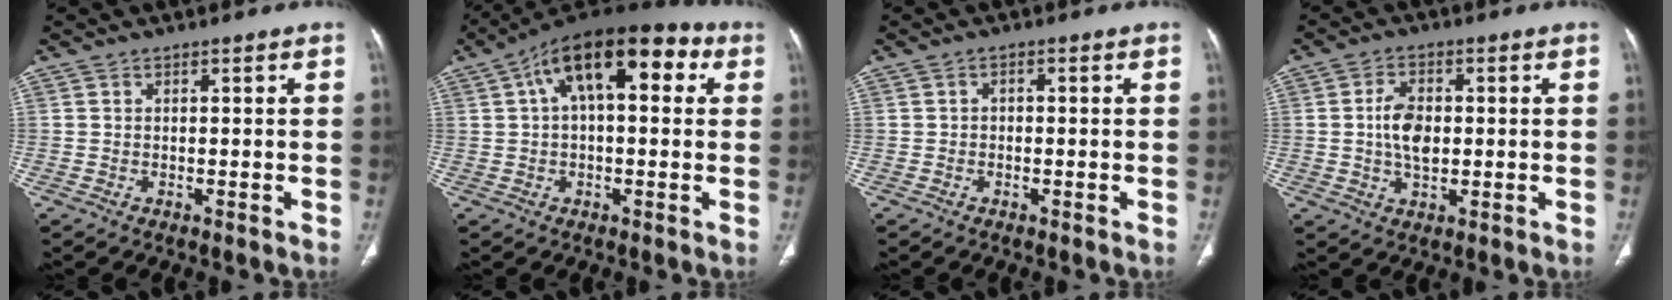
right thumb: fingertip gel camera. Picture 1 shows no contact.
{"total": 17.4, "force": [5.5, 8.3, 14.2], "torque": [-0.195, 0.036, 0.076]}
{"total": 0.9, "force": [-0.2, 0.7, 0.6], "torque": [-0.003, 0.003, -0.008]}
{"total": 6.6, "force": [0.1, 4.0, 5.2], "torque": [-0.089, 0.003, 0.002]}